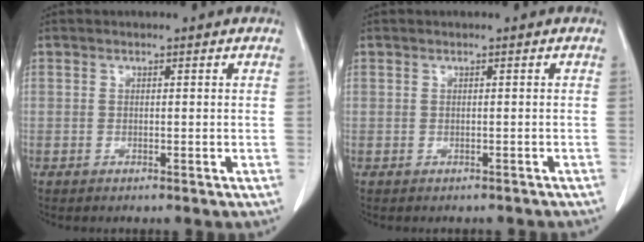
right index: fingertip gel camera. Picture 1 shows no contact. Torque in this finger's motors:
{"motor_torque": [-0.60, -0.24, -0.12, -0.06]}